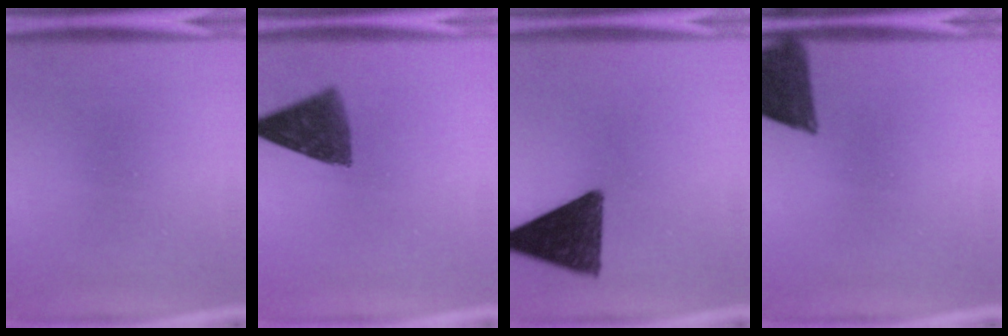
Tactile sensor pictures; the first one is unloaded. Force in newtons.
{"total": 9.6}
{"total": 13.3}
{"total": 11.6}